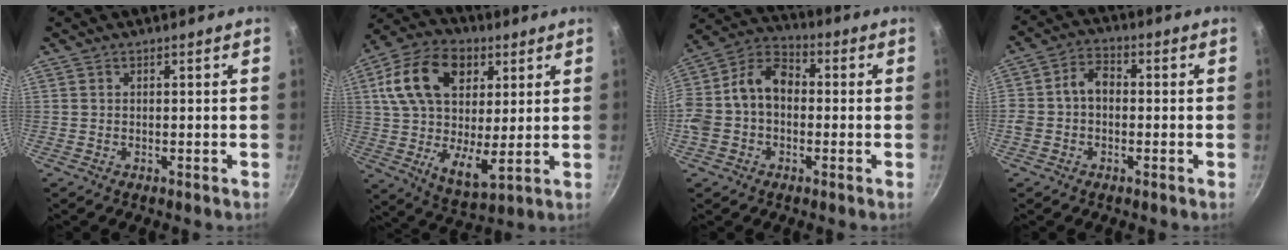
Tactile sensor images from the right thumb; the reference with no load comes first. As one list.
[{"total": 19.9, "force": [6.4, 12.2, 14.3], "torque": [-0.241, -0.015, 0.106]}, {"total": 12.9, "force": [-0.8, 9.5, 8.7], "torque": [-0.137, 0.048, -0.036]}, {"total": 4.6, "force": [-0.3, 3.6, 2.8], "torque": [-0.035, 0.015, -0.013]}]